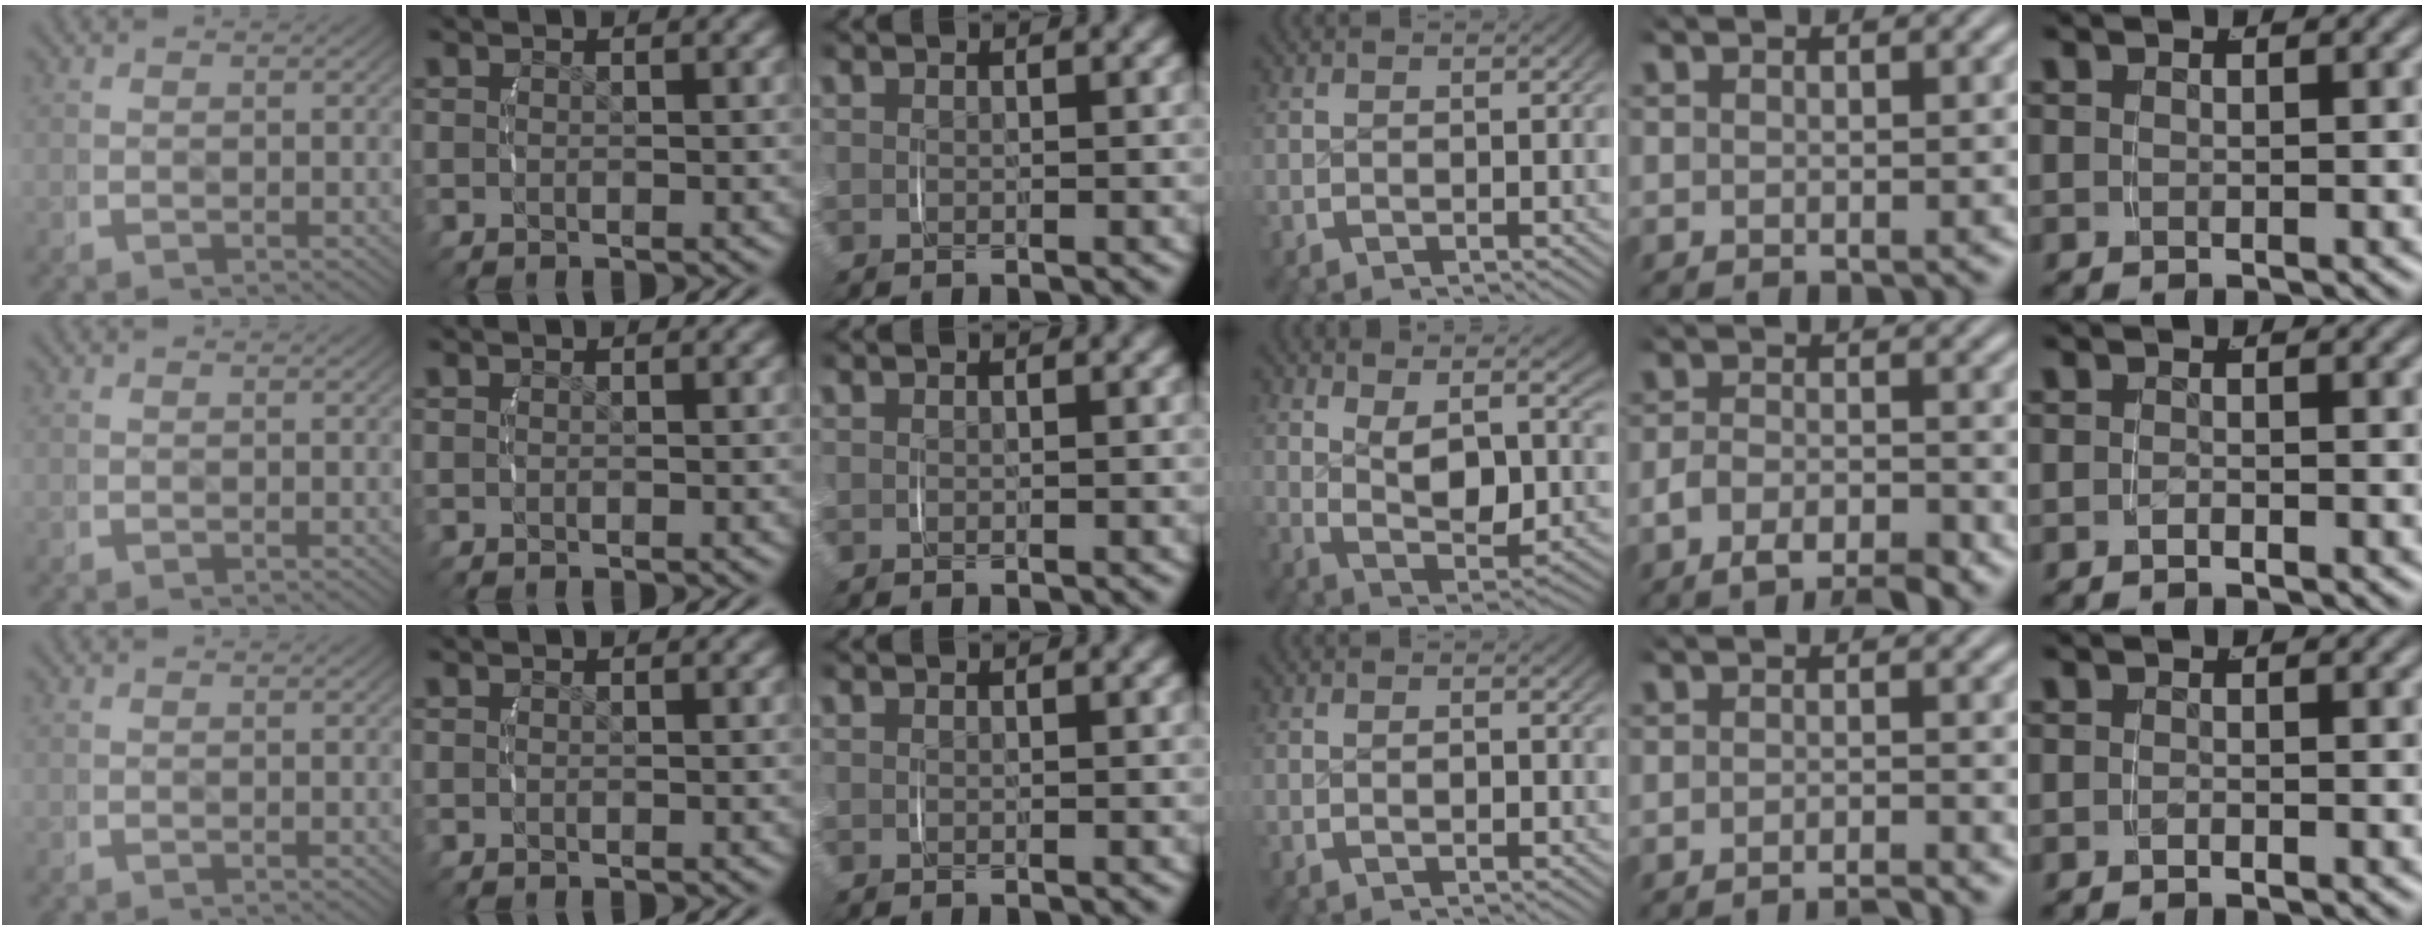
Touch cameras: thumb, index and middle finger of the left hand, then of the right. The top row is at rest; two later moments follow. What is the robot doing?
{"motion": "lift_and_place", "object": "ethernet cable"}